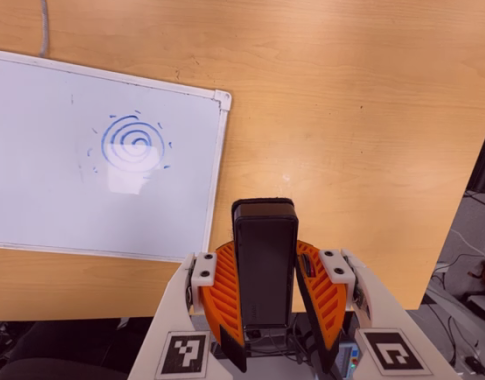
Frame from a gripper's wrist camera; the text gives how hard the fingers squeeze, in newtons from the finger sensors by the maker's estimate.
{"total": 7.1, "left": 5.5, "right": 8.7}